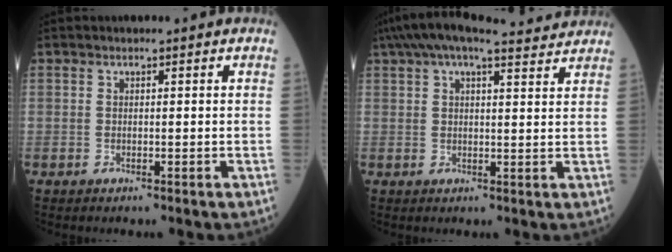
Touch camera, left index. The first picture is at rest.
{"total": 12.5, "force": [11.0, 1.7, 5.7], "torque": [-0.101, 0.037, 0.153]}